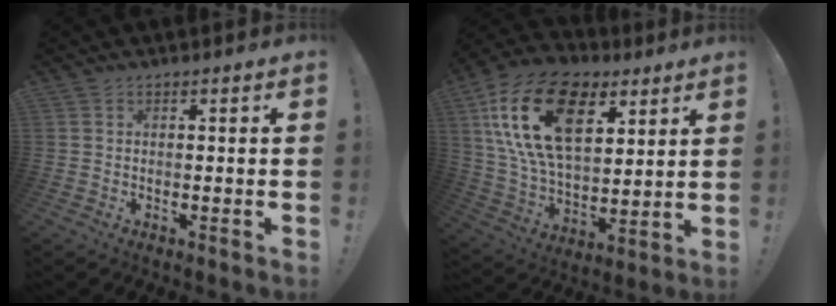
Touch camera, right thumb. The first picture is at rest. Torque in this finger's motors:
{"motor_torque": [2.10, 2.91, 1.48, -0.45, 0.71]}